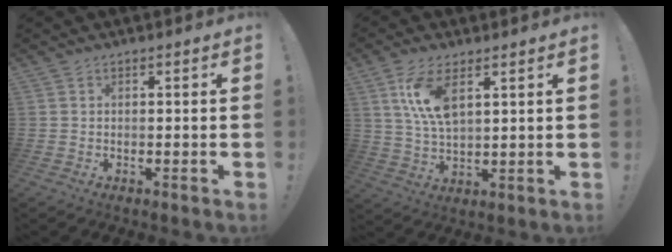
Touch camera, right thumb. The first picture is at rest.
{"total": 10.6, "force": [4.8, 4.7, 8.3], "torque": [-0.161, -0.015, 0.084]}